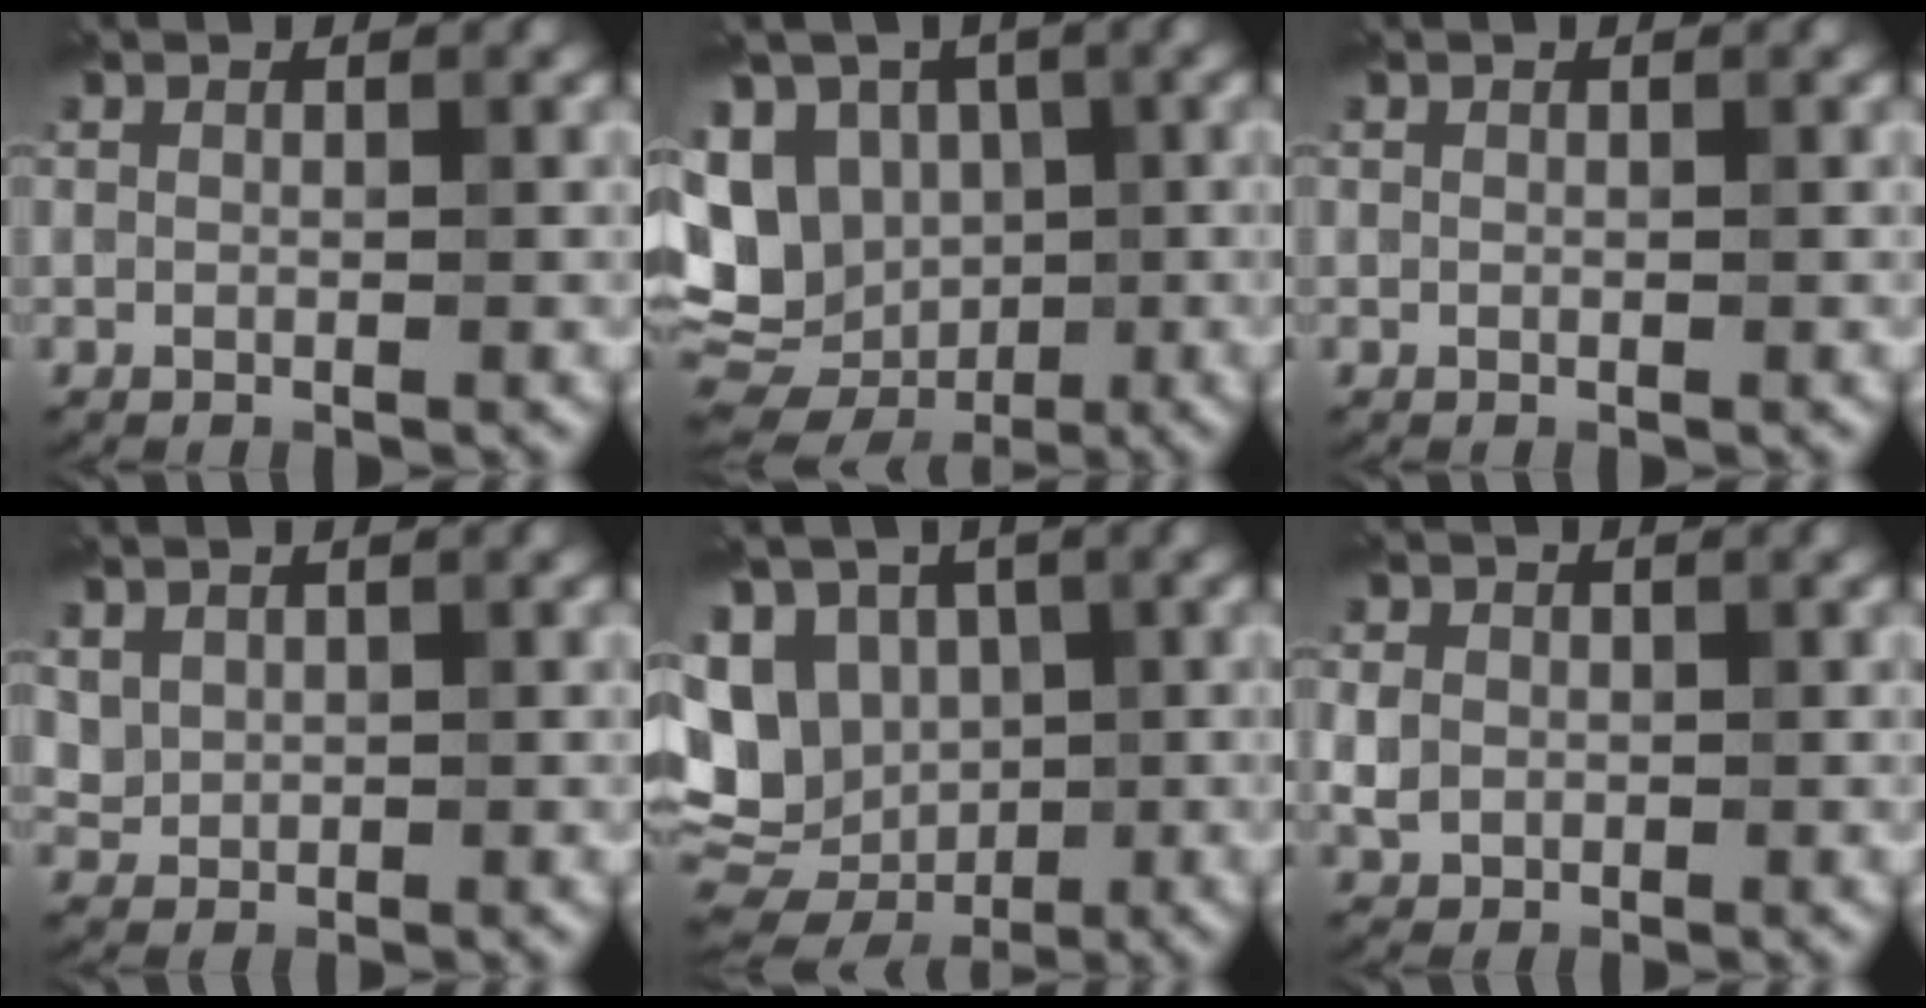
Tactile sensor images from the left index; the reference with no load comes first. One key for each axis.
{"total": 14.7, "fx": -1.5, "fy": 12.4, "fz": 7.7, "tx": -0.164, "ty": -0.004, "tz": -0.035}
{"total": 0.0}
{"total": 1.5, "fx": 0.6, "fy": 1.2, "fz": 0.6, "tx": -0.014, "ty": -0.005, "tz": 0.018}
{"total": 13.4, "fx": -0.6, "fy": 11.2, "fz": 7.3, "tx": -0.154, "ty": 0.000, "tz": -0.018}
{"total": 2.3, "fx": -0.2, "fy": 2.1, "fz": 1.0, "tx": -0.022, "ty": -0.004, "tz": -0.001}